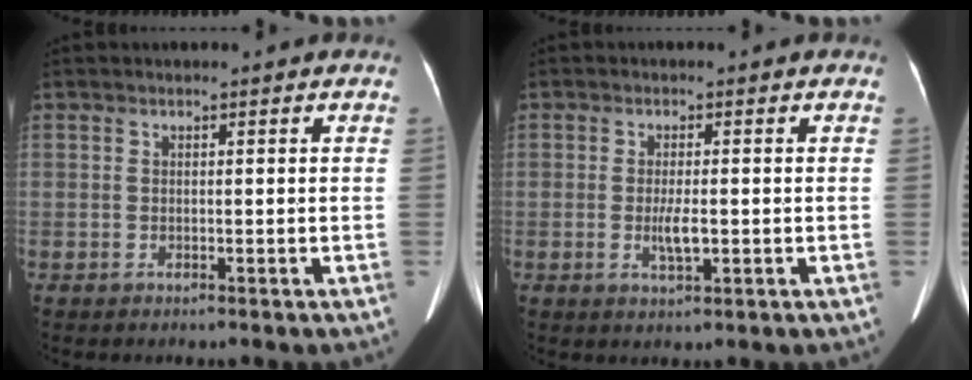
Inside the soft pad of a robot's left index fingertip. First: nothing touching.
{"total": 2.9, "force": [-0.5, 0.7, 2.8], "torque": [-0.058, -0.004, -0.005]}